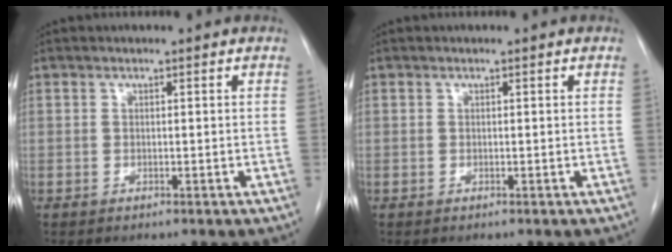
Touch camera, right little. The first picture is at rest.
{"total": 0.0}